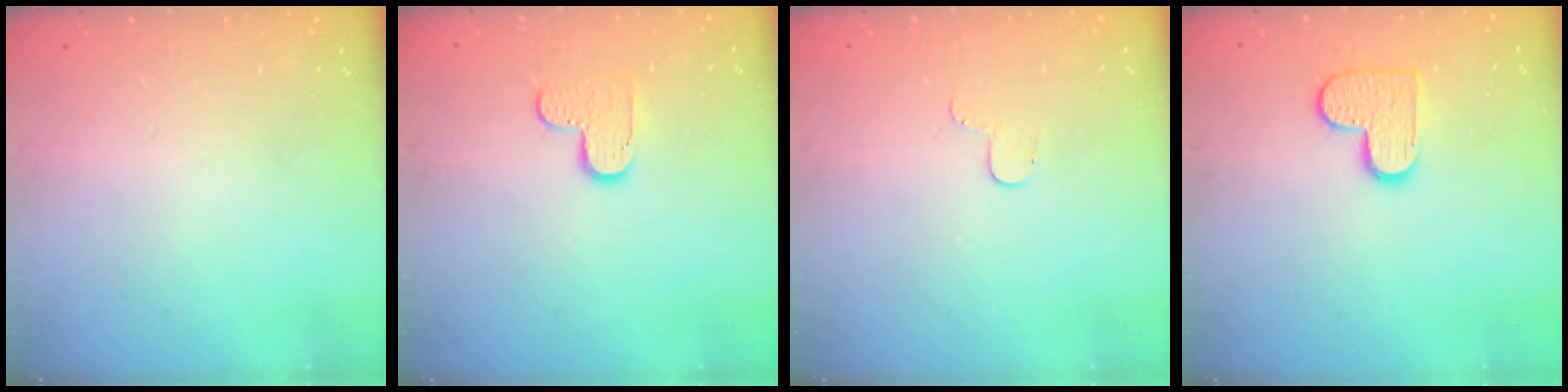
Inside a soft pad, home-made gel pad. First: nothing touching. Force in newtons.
{"total": 6.3, "press": 6.3, "slide": 0.4}
{"total": 3.5, "press": 3.5, "slide": 0.4}
{"total": 10.0, "press": 10.0, "slide": 0.6}